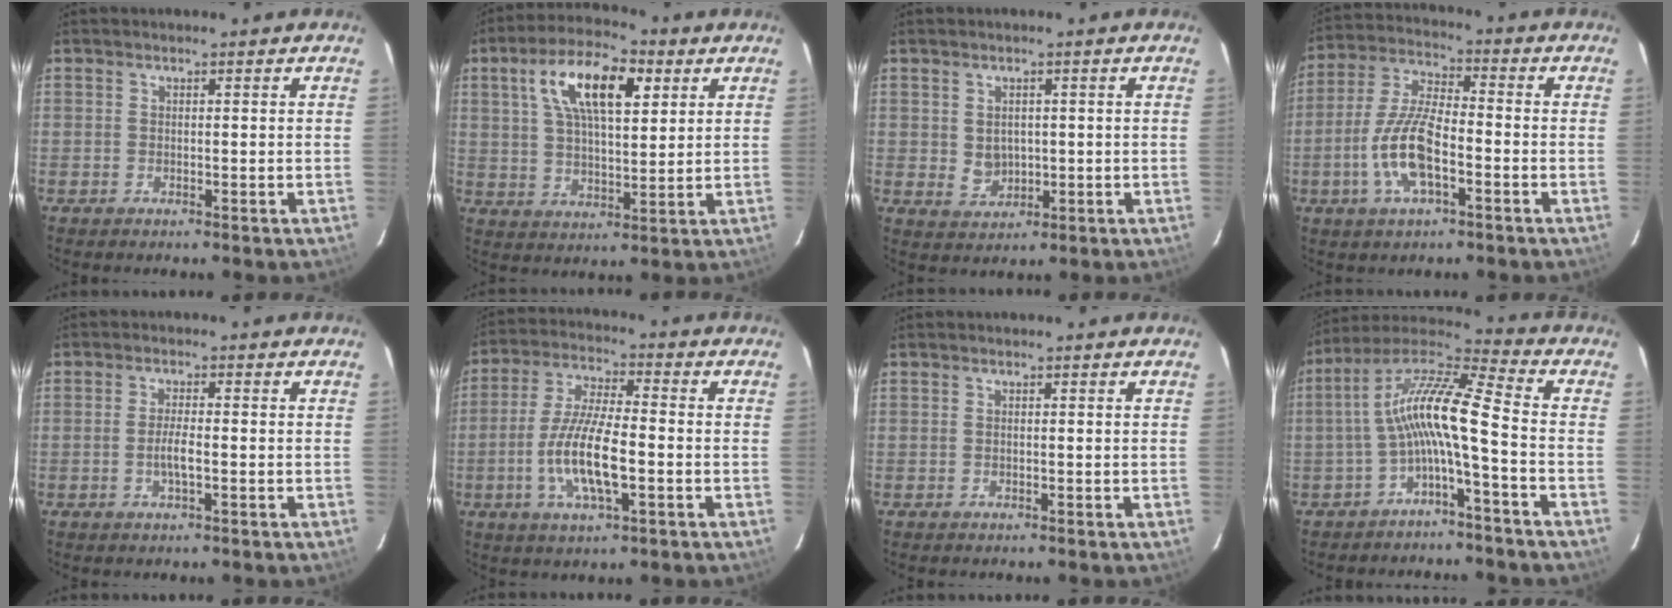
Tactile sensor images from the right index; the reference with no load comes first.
{"total": 13.7, "force": [5.5, 5.6, 11.2], "torque": [-0.200, 0.030, 0.095]}
{"total": 3.7, "force": [0.1, 3.4, 1.5], "torque": [-0.028, 0.004, 0.010]}
{"total": 11.8, "force": [-4.1, 4.1, 10.2], "torque": [-0.219, 0.001, -0.081]}
{"total": 3.1, "force": [-0.8, 0.5, 2.9], "torque": [-0.056, -0.002, -0.016]}
{"total": 12.0, "force": [-3.2, 3.1, 11.1], "torque": [-0.225, -0.004, -0.061]}
{"total": 0.0}
{"total": 11.7, "force": [-2.8, 1.1, 11.4], "torque": [-0.231, 0.022, -0.059]}